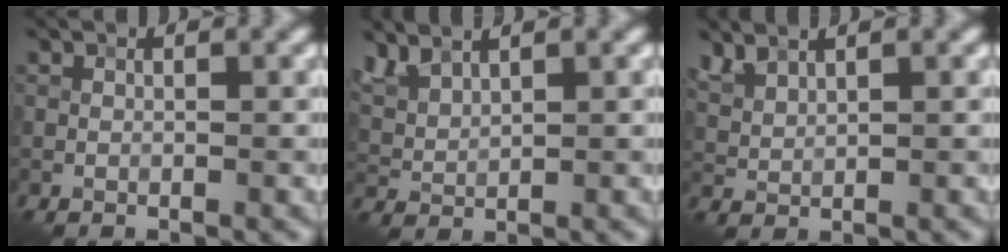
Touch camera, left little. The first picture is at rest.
{"total": 2.9, "force": [2.2, 1.1, 1.5], "torque": [-0.041, 0.006, 0.053]}
{"total": 1.9, "force": [1.6, 0.6, 0.9], "torque": [-0.024, 0.003, 0.041]}